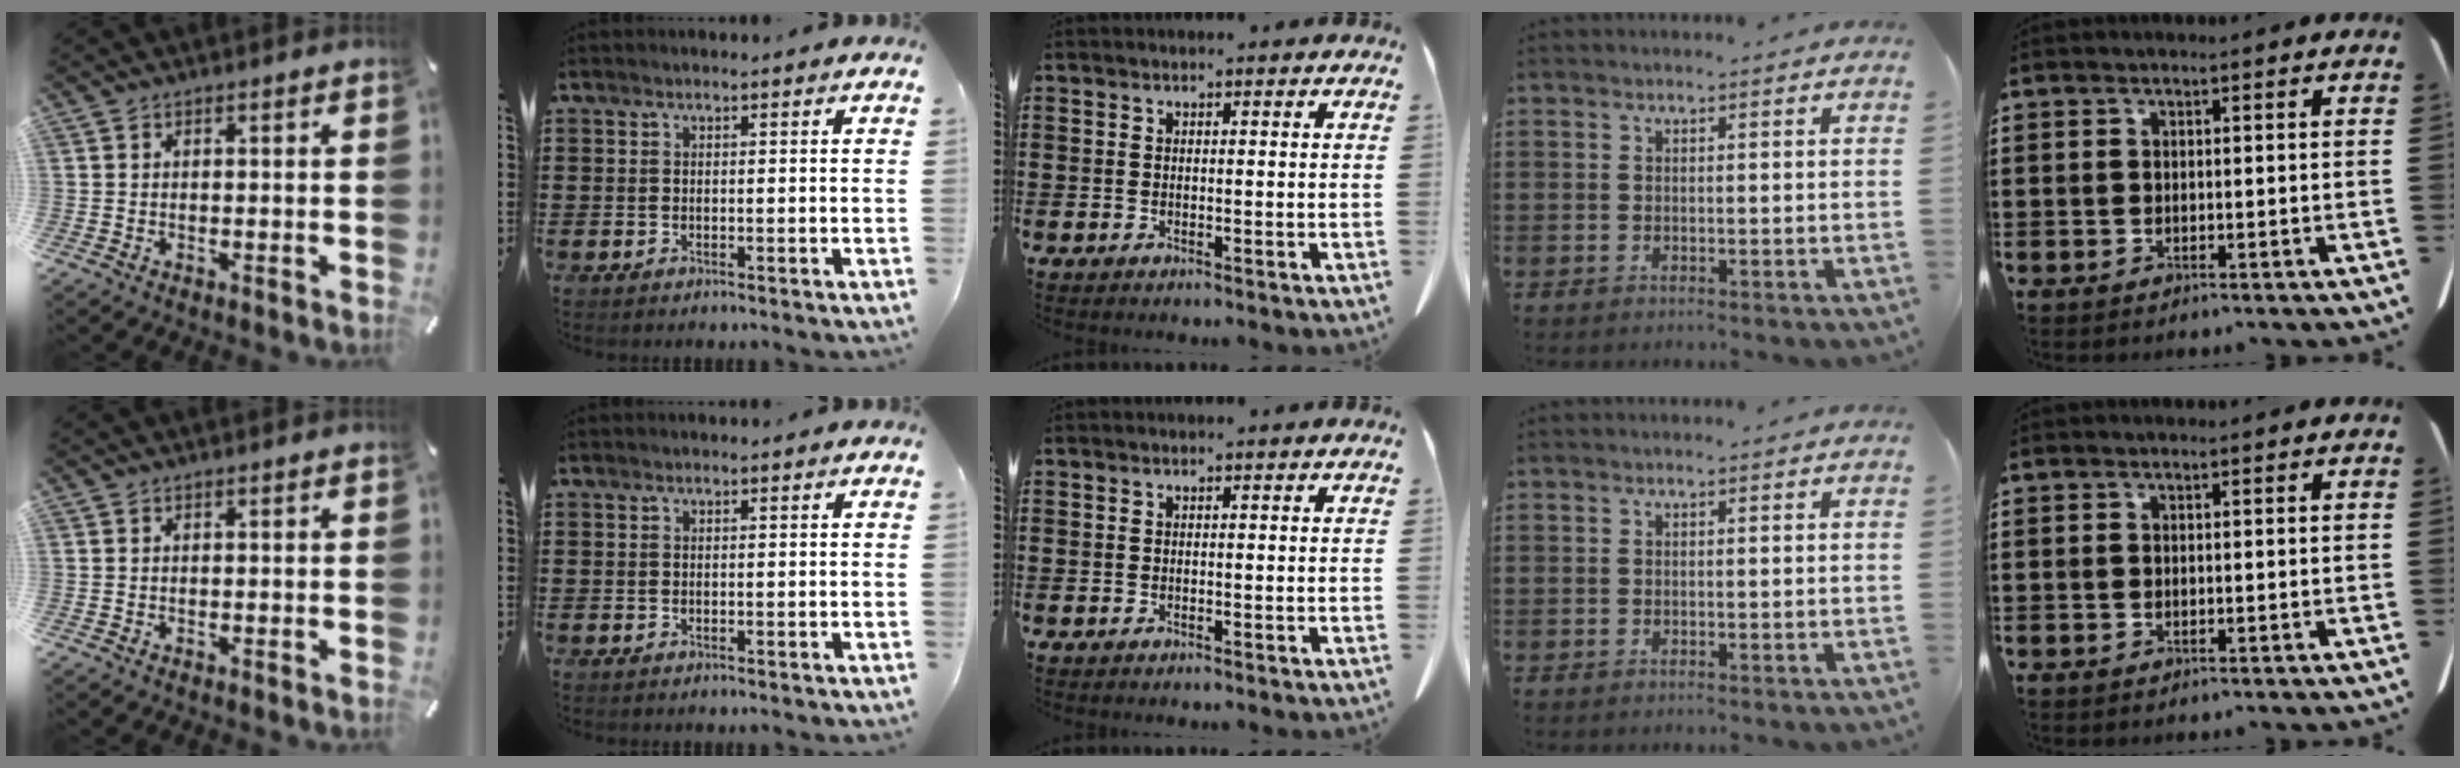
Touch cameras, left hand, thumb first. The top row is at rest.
{}